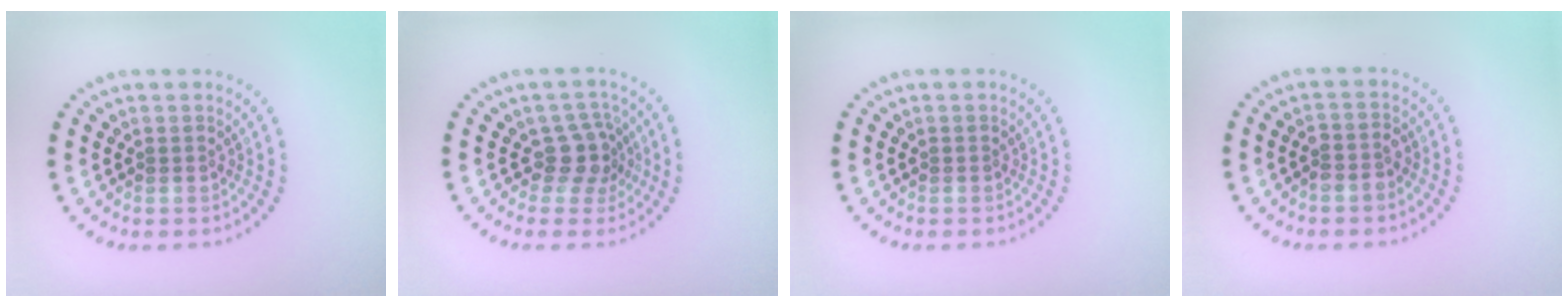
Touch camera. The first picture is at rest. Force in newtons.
{"total": 2.7, "press": 2.0, "slide": 1.8}
{"total": 0.0}
{"total": 1.7, "press": 1.5, "slide": 0.8}